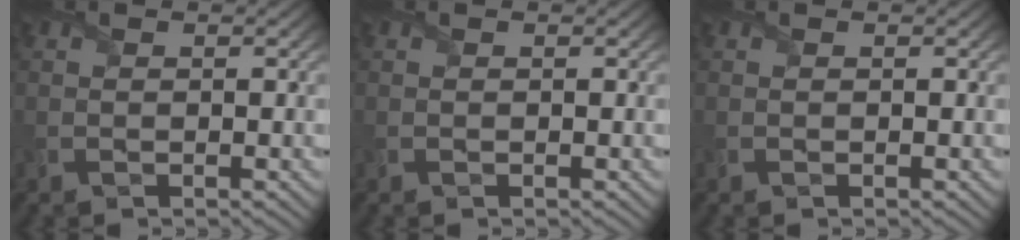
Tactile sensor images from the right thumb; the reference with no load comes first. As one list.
[{"total": 0.0}, {"total": 0.0}]